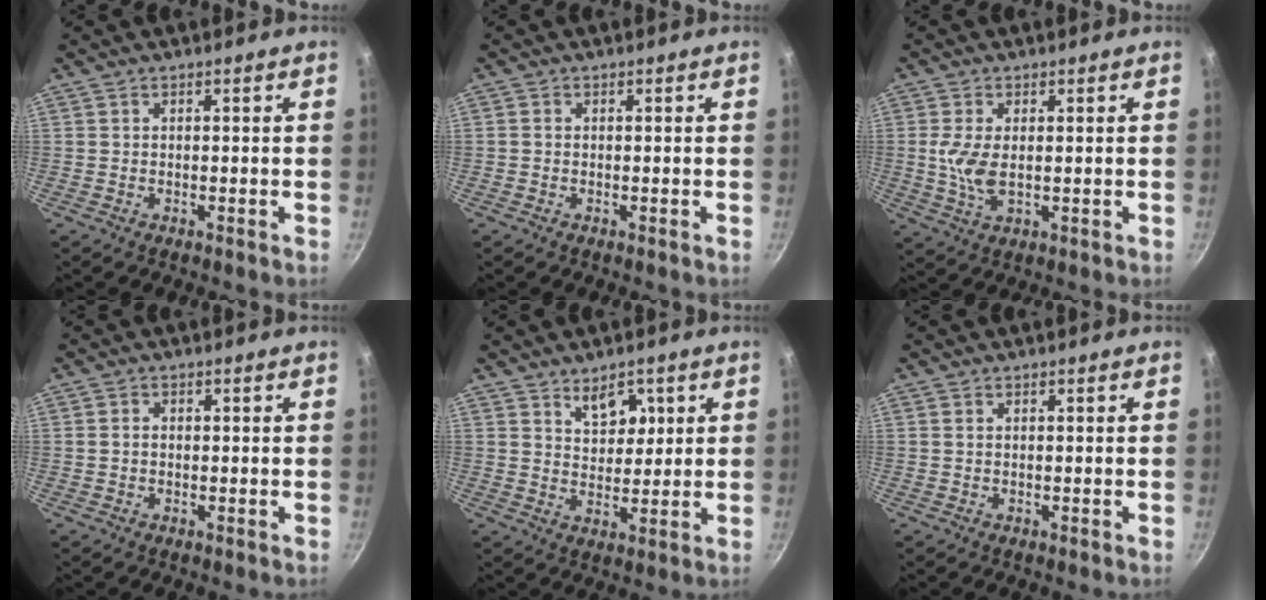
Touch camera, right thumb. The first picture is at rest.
{"total": 0.6, "force": [-0.1, 0.5, 0.2], "torque": [-0.003, 0.002, -0.004]}
{"total": 5.9, "force": [0.4, 3.0, 5.1], "torque": [-0.108, -0.006, 0.011]}
{"total": 1.6, "force": [-0.1, 1.3, 1.0], "torque": [-0.017, 0.008, -0.004]}
{"total": 5.9, "force": [2.9, 3.8, 3.6], "torque": [-0.027, -0.020, 0.049]}
{"total": 0.5, "force": [0.2, 0.3, 0.4], "torque": [-0.008, 0.001, 0.003]}